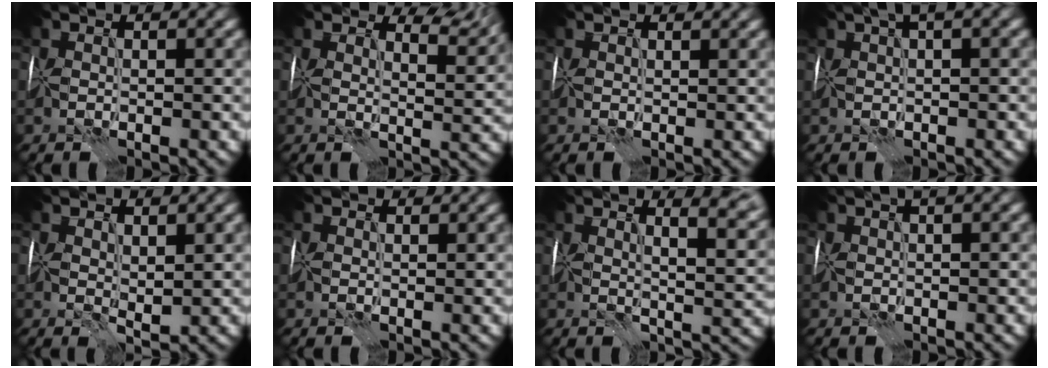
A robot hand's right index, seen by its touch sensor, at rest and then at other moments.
{"total": 4.7, "force": [4.1, 1.2, 1.9], "torque": [-0.029, -0.005, 0.050]}
{"total": 1.1, "force": [1.0, 0.2, 0.5], "torque": [-0.011, 0.002, 0.012]}
{"total": 2.5, "force": [1.2, 0.2, 2.2], "torque": [-0.042, 0.010, 0.021]}
{"total": 1.7, "force": [0.7, 0.4, 1.5], "torque": [-0.025, -0.006, 0.013]}
{"total": 1.7, "force": [1.4, 0.8, 0.7], "torque": [-0.017, 0.003, 0.016]}
{"total": 7.1, "force": [3.6, 2.1, 5.8], "torque": [-0.055, 0.010, 0.043]}
{"total": 2.1, "force": [1.1, 0.3, 1.8], "torque": [-0.026, 0.011, 0.017]}